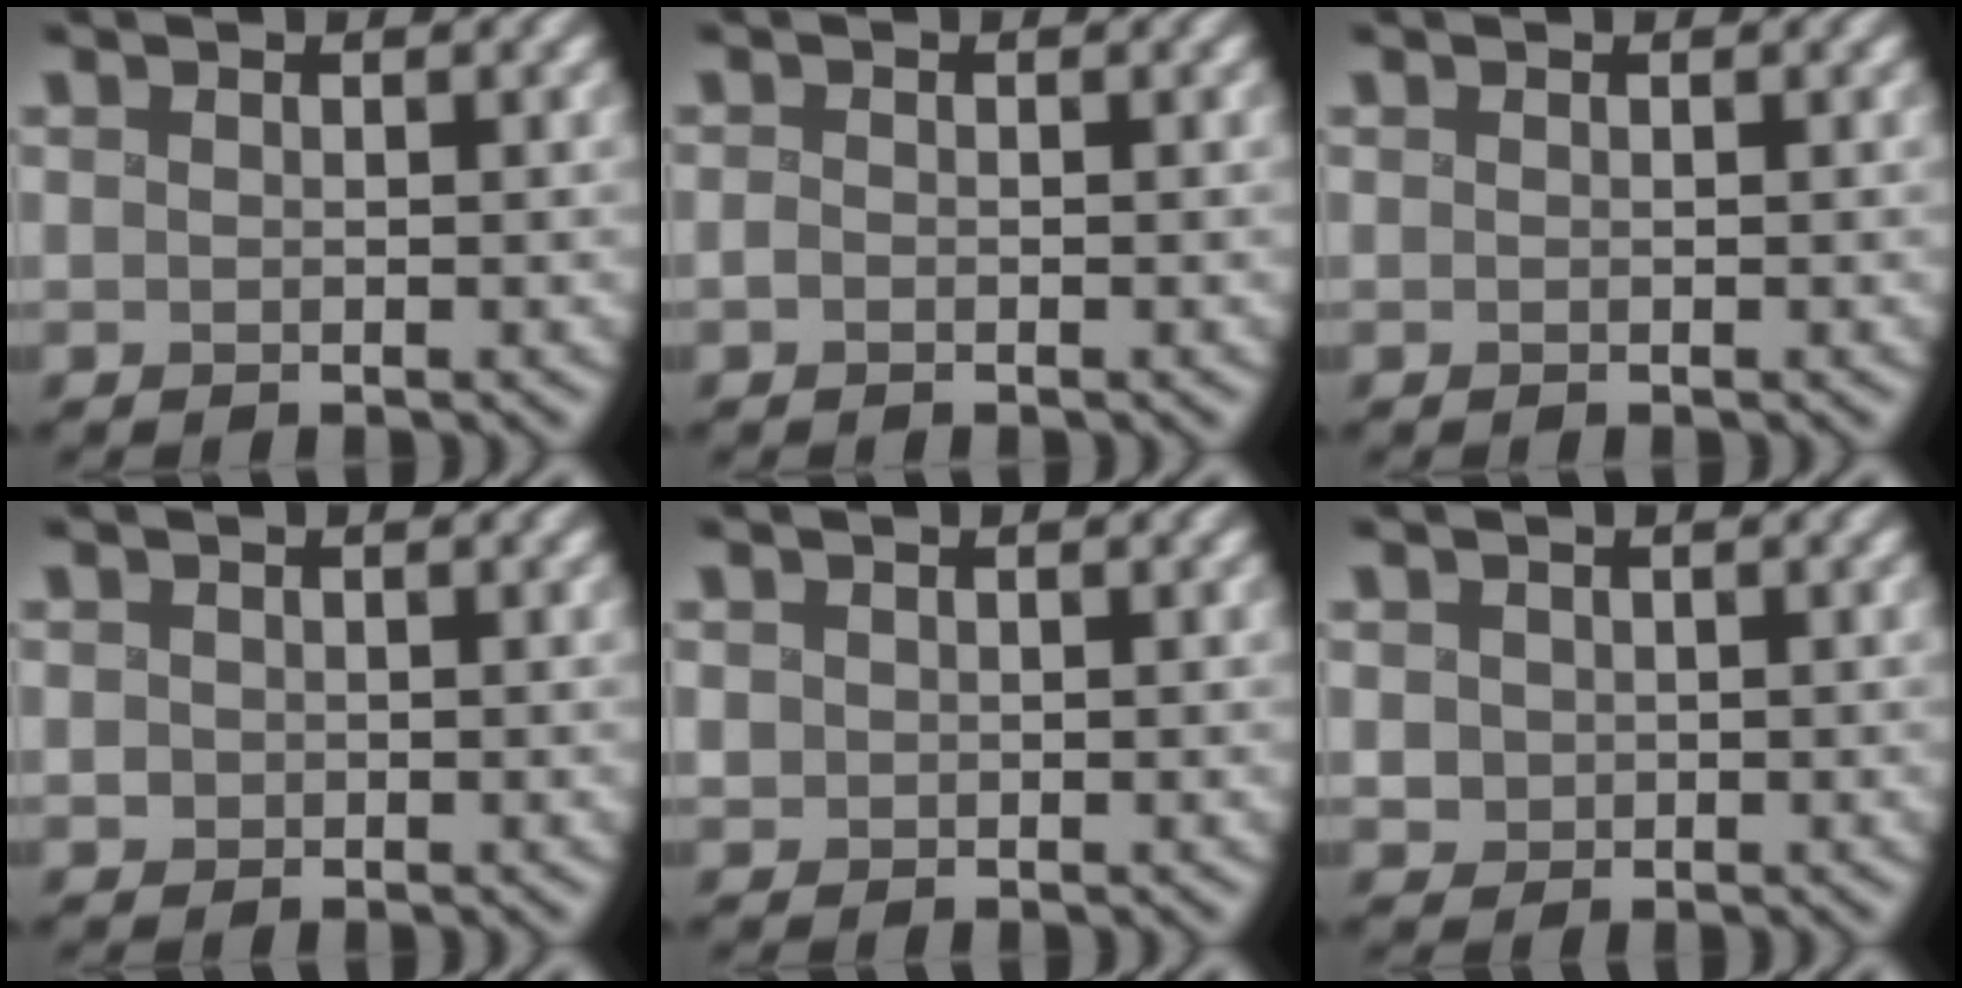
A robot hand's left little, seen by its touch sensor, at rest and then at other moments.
{"total": 0.7, "force": [-0.5, 0.4, 0.2], "torque": [-0.003, 0.001, -0.009]}
{"total": 0.0}
{"total": 0.7, "force": [-0.1, 0.7, 0.0], "torque": [0.001, 0.000, 0.003]}
{"total": 0.7, "force": [0.1, 0.7, 0.0], "torque": [-0.001, 0.001, 0.007]}
{"total": 1.3, "force": [-0.1, 1.2, 0.3], "torque": [-0.008, -0.002, 0.002]}